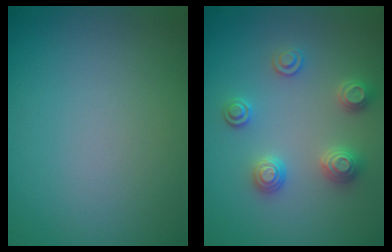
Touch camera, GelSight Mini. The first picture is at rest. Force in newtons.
{"total": 2.9, "press": 2.8, "slide": 0.6}